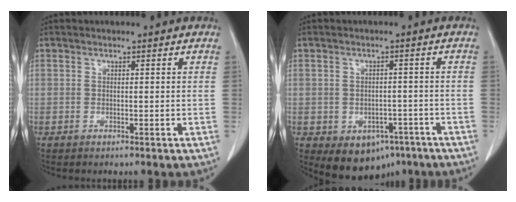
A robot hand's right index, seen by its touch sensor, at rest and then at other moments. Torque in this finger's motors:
{"motor_torque": [-0.22, -0.12, -0.08, -0.05]}